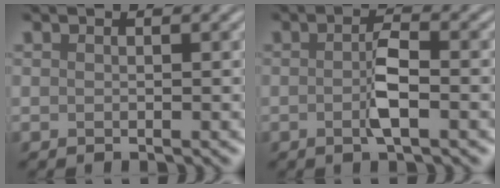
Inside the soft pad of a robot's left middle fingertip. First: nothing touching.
{"total": 2.7, "force": [-0.5, 0.6, 2.5], "torque": [-0.048, -0.001, -0.013]}